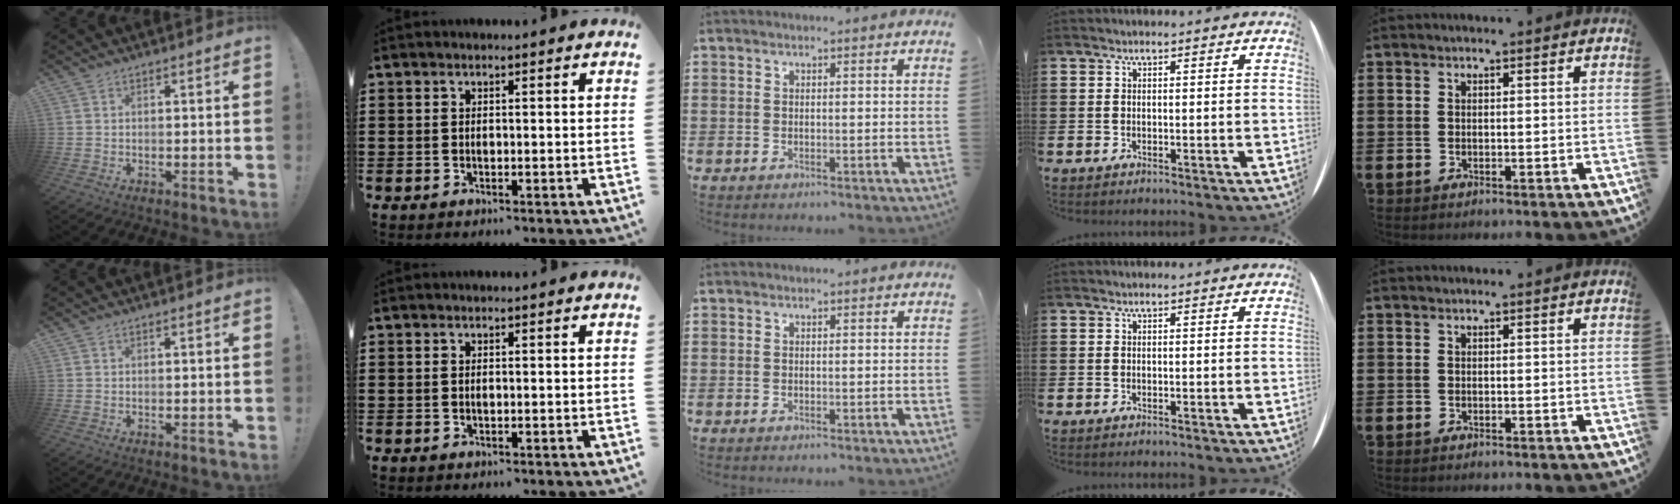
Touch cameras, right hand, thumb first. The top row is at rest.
{}